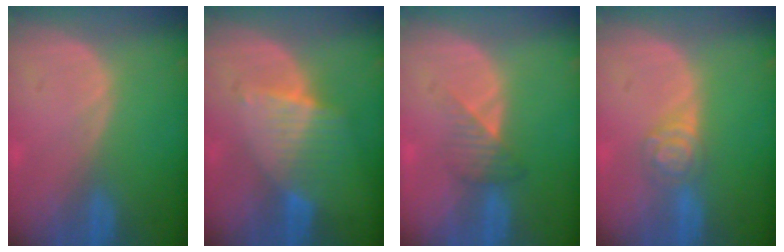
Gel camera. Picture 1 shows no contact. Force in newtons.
{"total": 6.9, "press": 6.0, "slide": 3.4}
{"total": 3.3, "press": 3.1, "slide": 1.1}
{"total": 4.3, "press": 4.0, "slide": 1.7}